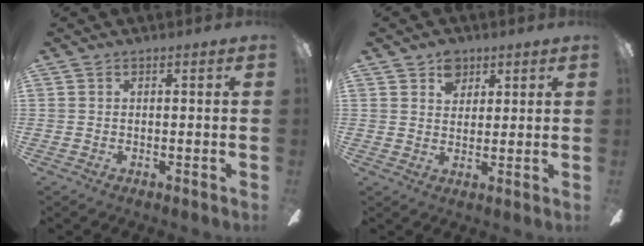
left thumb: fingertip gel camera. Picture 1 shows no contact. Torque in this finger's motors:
{"motor_torque": [0.10, -0.03, 0.60, -0.12, 0.00]}